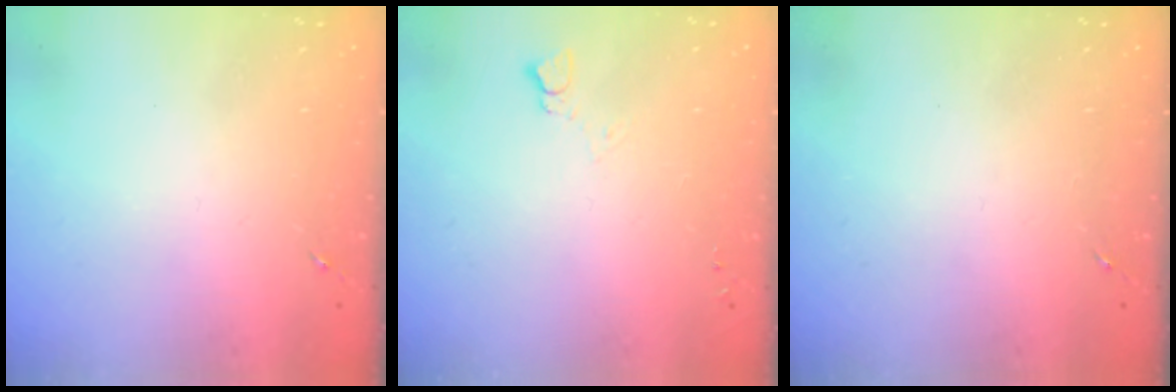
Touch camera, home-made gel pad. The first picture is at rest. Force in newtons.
{"total": 2.8, "press": 2.7, "slide": 0.3}
{"total": 0.0}